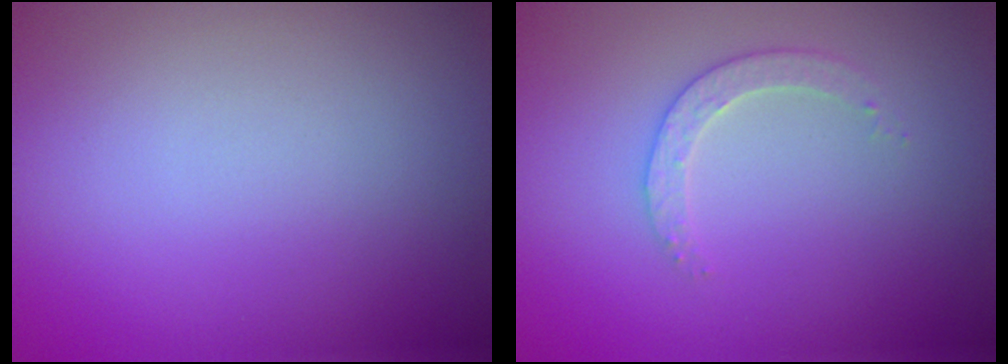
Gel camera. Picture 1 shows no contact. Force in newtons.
{"total": 1.9, "press": 1.8, "slide": 0.6}